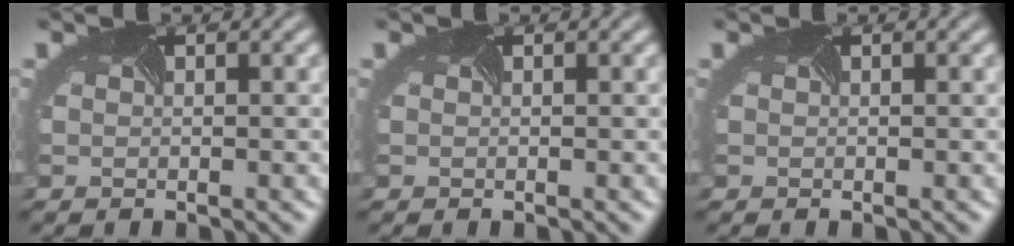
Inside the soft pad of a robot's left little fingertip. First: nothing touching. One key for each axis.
{"total": 0.0}
{"total": 0.0}